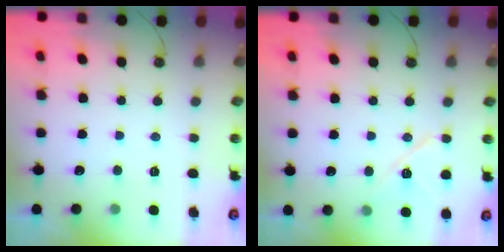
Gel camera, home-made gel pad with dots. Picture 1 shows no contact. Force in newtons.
{"total": 9.0, "press": 8.9, "slide": 1.5}